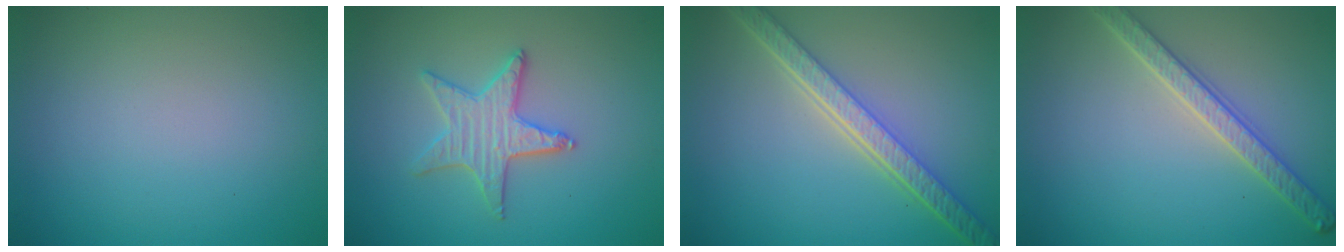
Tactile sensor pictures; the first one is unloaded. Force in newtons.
{"total": 3.2, "press": 3.1, "slide": 0.6}
{"total": 5.6, "press": 4.2, "slide": 3.7}
{"total": 3.6, "press": 3.2, "slide": 1.6}